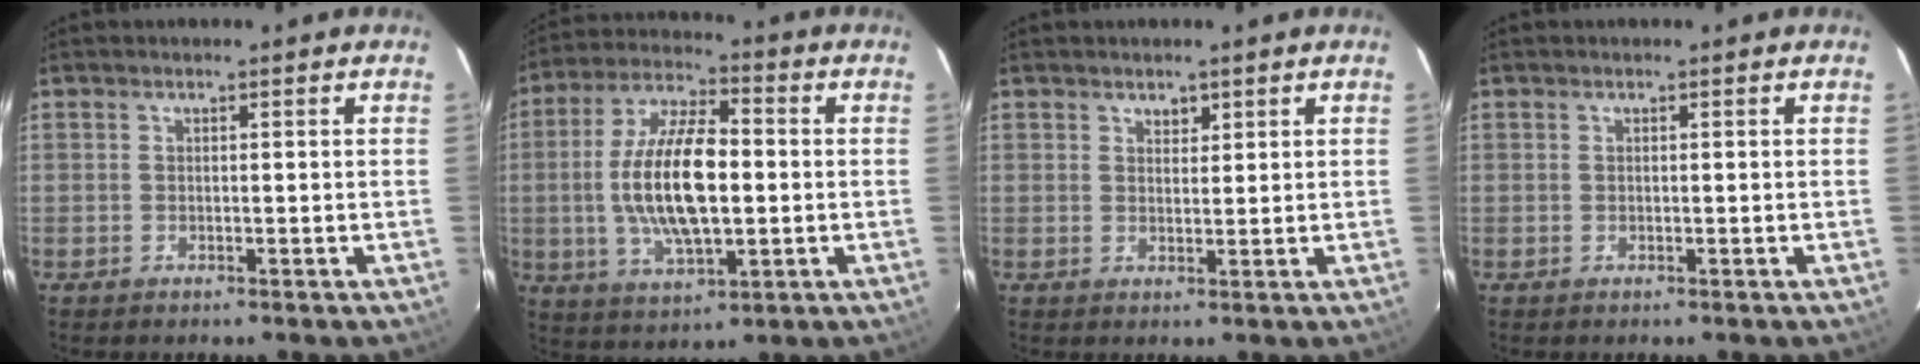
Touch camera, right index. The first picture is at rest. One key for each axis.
{"total": 16.4, "fx": -0.9, "fy": 6.6, "fz": 15.0, "tx": -0.296, "ty": 0.006, "tz": -0.014}
{"total": 1.8, "fx": 1.2, "fy": 1.2, "fz": 0.6, "tx": -0.005, "ty": 0.002, "tz": 0.021}
{"total": 0.0}